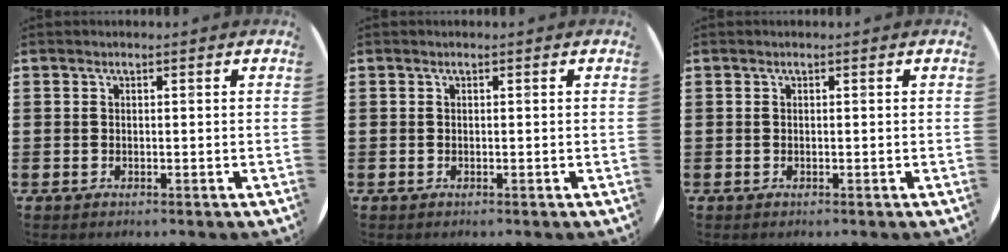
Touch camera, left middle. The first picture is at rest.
{"total": 0.0}
{"total": 0.0}